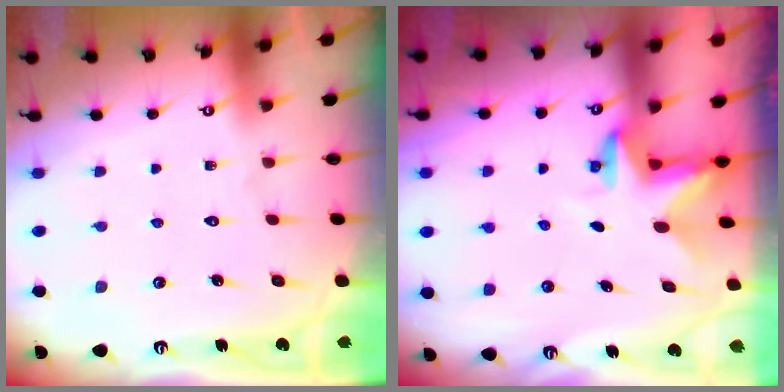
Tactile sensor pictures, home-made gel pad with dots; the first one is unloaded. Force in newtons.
{"total": 2.8, "press": 2.8, "slide": 0.2}